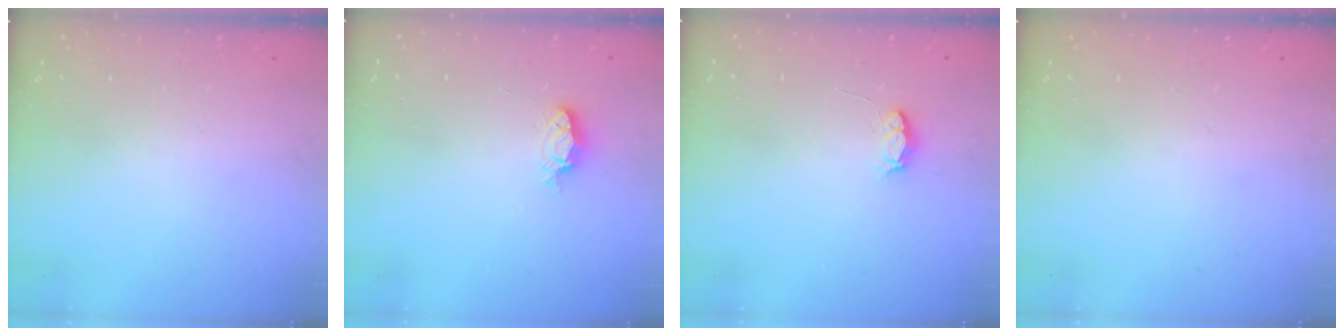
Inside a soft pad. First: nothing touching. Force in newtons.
{"total": 3.7, "press": 3.7, "slide": 0.3}
{"total": 3.8, "press": 3.7, "slide": 0.4}
{"total": 0.0}